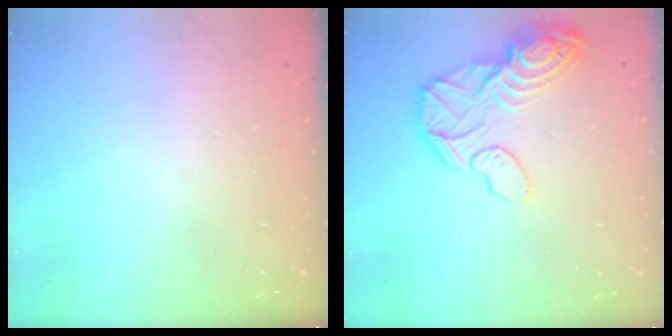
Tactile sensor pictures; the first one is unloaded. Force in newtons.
{"total": 23.3, "press": 20.1, "slide": 11.9}